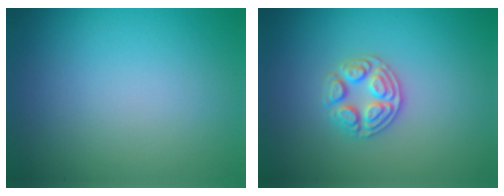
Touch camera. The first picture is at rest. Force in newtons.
{"total": 2.9, "press": 2.7, "slide": 1.0}